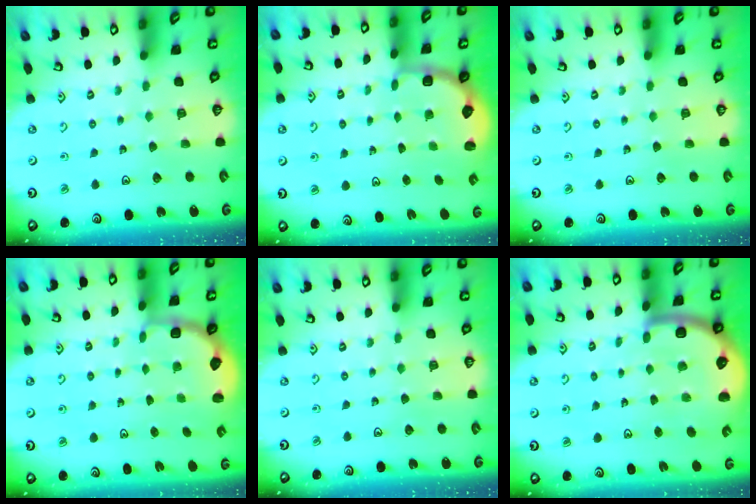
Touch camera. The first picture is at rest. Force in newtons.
{"total": 2.7, "press": 1.9, "slide": 1.9}
{"total": 0.0}
{"total": 2.7, "press": 2.0, "slide": 1.8}
{"total": 0.0}
{"total": 6.5, "press": 6.3, "slide": 1.7}